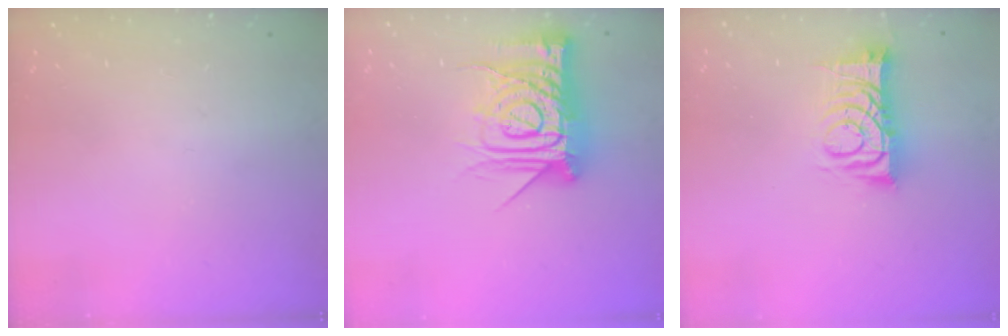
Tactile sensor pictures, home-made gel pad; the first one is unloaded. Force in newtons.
{"total": 17.6, "press": 17.5, "slide": 1.7}
{"total": 9.2, "press": 9.2, "slide": 0.1}